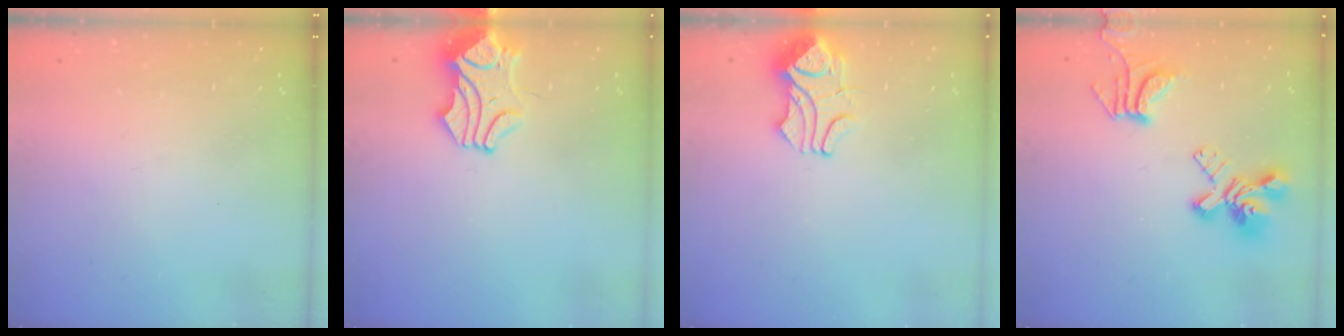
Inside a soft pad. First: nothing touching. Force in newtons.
{"total": 1.1, "press": 0.6, "slide": 0.9}
{"total": 3.5, "press": 3.4, "slide": 1.0}
{"total": 8.0, "press": 7.9, "slide": 1.2}